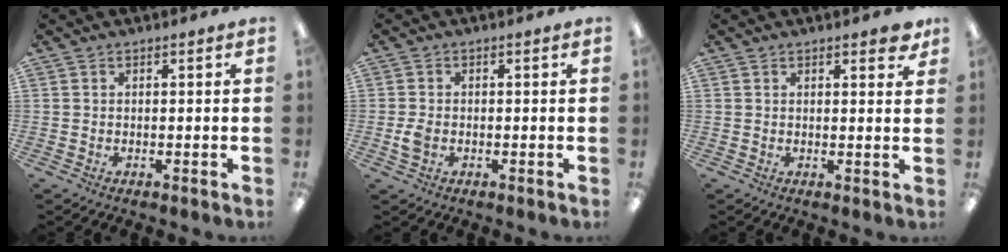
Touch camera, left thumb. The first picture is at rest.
{"total": 3.0, "force": [-0.7, 2.0, 2.2], "torque": [-0.045, 0.002, -0.012]}
{"total": 3.1, "force": [2.2, 0.9, 1.9], "torque": [-0.019, -0.007, 0.034]}